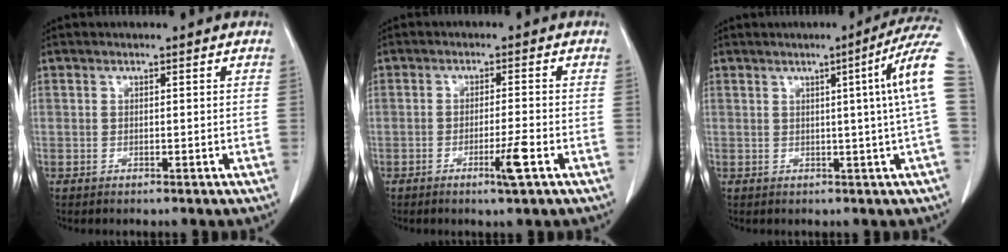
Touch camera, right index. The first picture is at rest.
{"total": 4.0, "force": [-1.8, -0.5, 3.6], "torque": [-0.061, -0.008, -0.033]}
{"total": 8.5, "force": [1.0, -2.0, 8.2], "torque": [-0.092, 0.008, 0.009]}